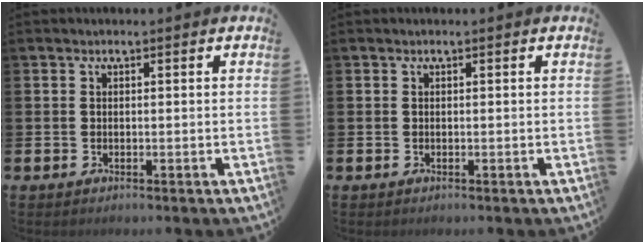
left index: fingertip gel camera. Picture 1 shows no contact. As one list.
[{"total": 0.0}]